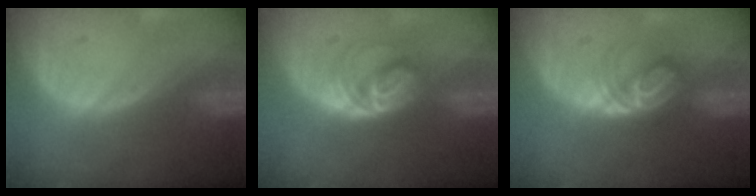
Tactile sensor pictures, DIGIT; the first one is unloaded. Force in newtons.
{"total": 6.3, "press": 5.4, "slide": 3.2}
{"total": 6.0, "press": 5.0, "slide": 3.2}